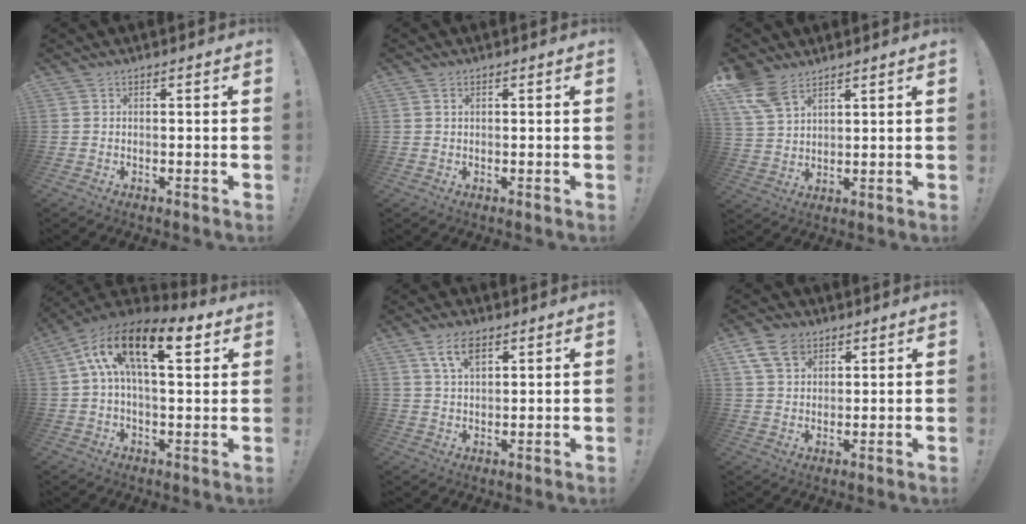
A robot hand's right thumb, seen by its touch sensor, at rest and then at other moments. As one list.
[{"total": 0.8, "force": [0.3, 0.6, 0.5], "torque": [-0.010, 0.002, 0.006]}, {"total": 9.0, "force": [6.2, 4.8, 4.3], "torque": [-0.091, -0.022, 0.126]}, {"total": 16.6, "force": [6.2, 7.4, 13.5], "torque": [-0.227, -0.010, 0.100]}, {"total": 7.2, "force": [3.8, 3.7, 5.0], "torque": [-0.089, -0.005, 0.069]}, {"total": 8.9, "force": [4.9, 6.3, 3.9], "torque": [-0.067, -0.015, 0.097]}]